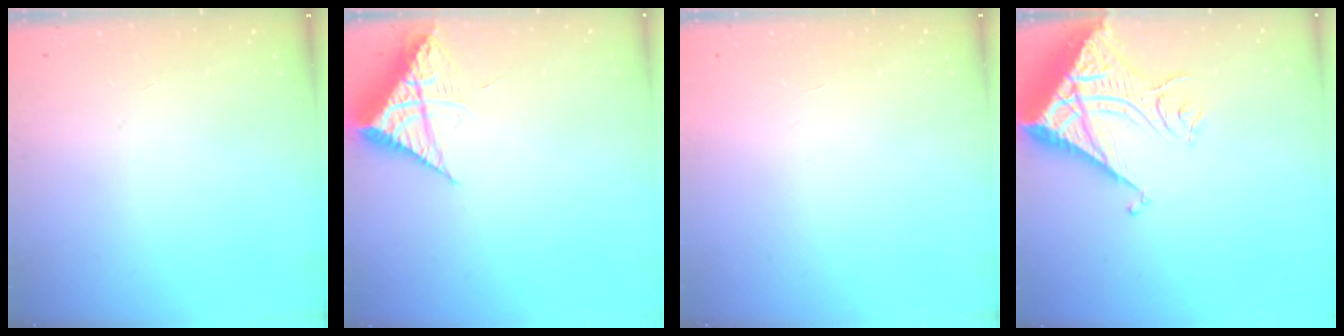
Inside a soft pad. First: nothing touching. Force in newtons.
{"total": 8.8, "press": 8.8, "slide": 1.0}
{"total": 1.5, "press": 1.5, "slide": 0.1}
{"total": 11.1, "press": 11.1, "slide": 1.0}